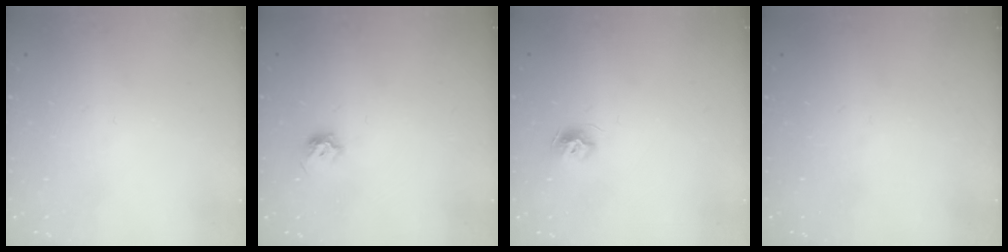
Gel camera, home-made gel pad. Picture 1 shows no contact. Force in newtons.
{"total": 4.9, "press": 4.8, "slide": 1.0}
{"total": 8.2, "press": 8.1, "slide": 0.5}
{"total": 0.0}